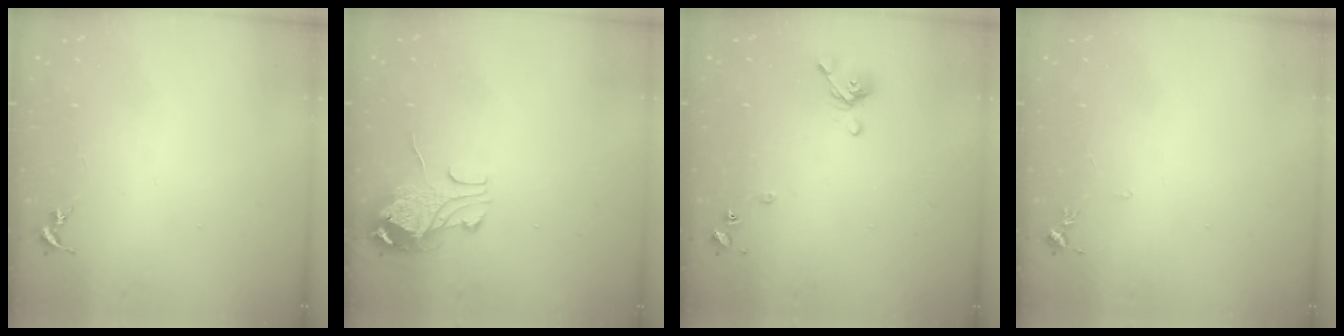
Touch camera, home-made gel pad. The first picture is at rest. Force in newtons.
{"total": 9.8, "press": 9.8, "slide": 1.2}
{"total": 8.6, "press": 8.4, "slide": 1.4}
{"total": 4.3, "press": 4.2, "slide": 0.6}